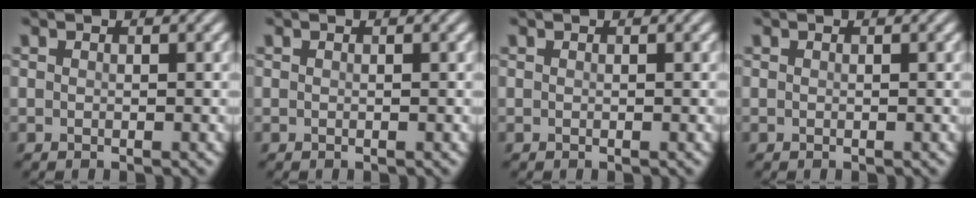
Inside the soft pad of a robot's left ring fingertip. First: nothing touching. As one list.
[{"total": 0.0}, {"total": 0.0}, {"total": 0.0}]